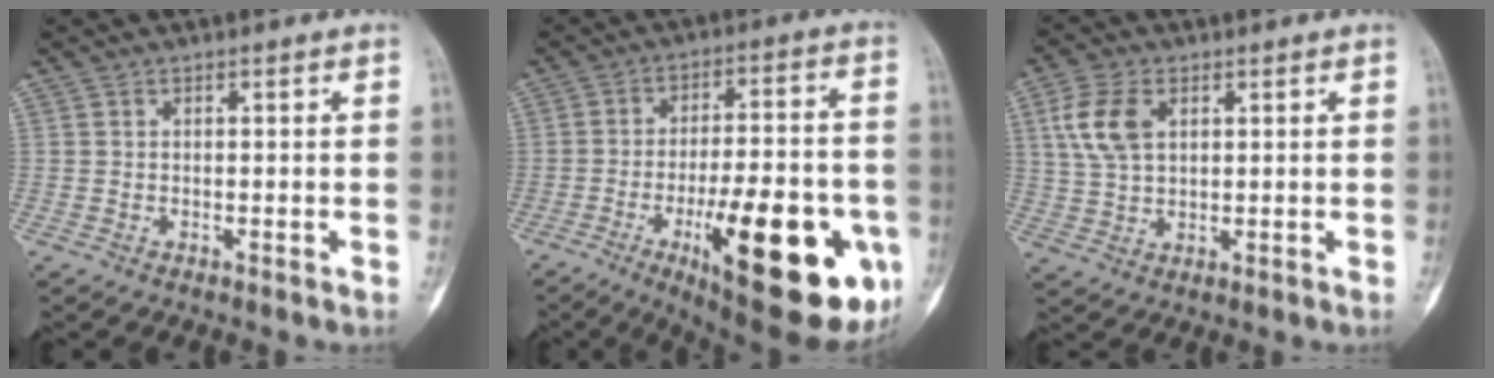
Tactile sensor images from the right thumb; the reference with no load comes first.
{"total": 27.9, "force": [-9.5, 9.4, 24.5], "torque": [-0.297, 0.015, -0.120]}
{"total": 8.2, "force": [2.6, 5.0, 5.9], "torque": [-0.122, 0.002, 0.053]}